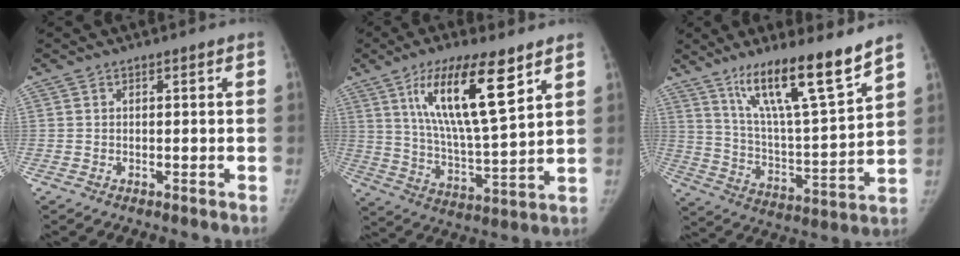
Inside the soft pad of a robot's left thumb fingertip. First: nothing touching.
{"total": 17.5, "force": [8.8, 4.3, 14.6], "torque": [-0.249, -0.042, 0.161]}
{"total": 17.9, "force": [12.6, 2.3, 12.5], "torque": [-0.190, -0.077, 0.224]}